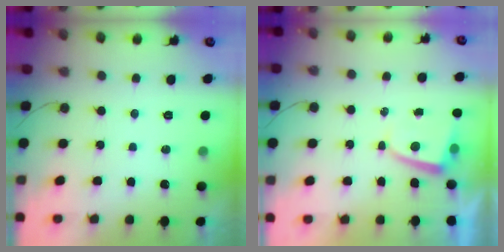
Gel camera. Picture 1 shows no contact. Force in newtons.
{"total": 1.8, "press": 1.8, "slide": 0.3}